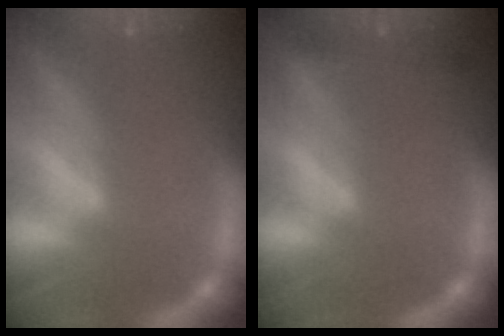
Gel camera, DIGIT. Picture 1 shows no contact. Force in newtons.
{"total": 1.9}